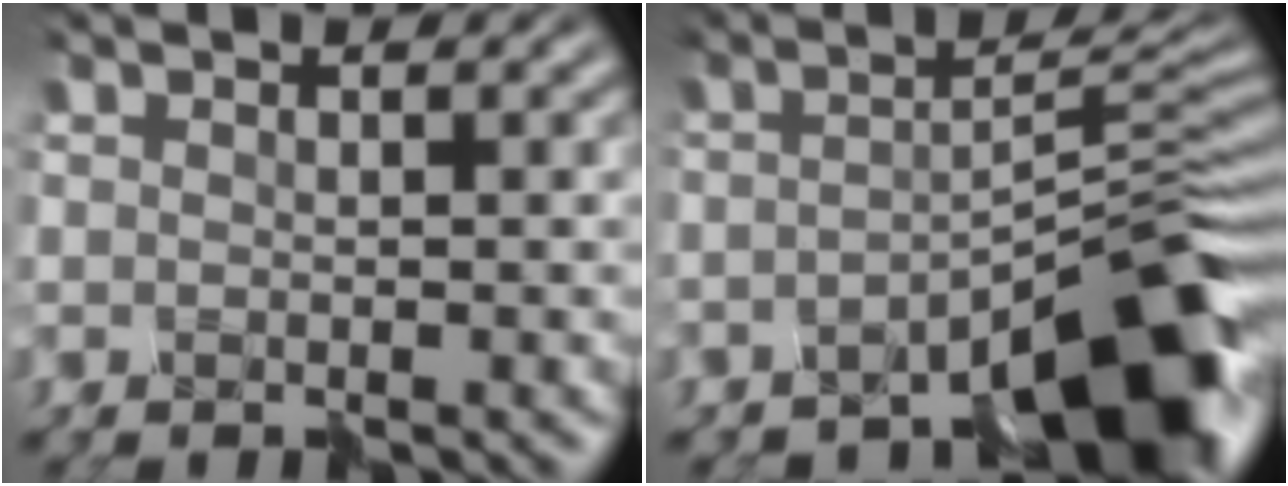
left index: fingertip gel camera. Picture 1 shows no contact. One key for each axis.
{"total": 9.2, "fx": -6.7, "fy": 1.9, "fz": 5.9, "tx": -0.063, "ty": 0.007, "tz": -0.111}